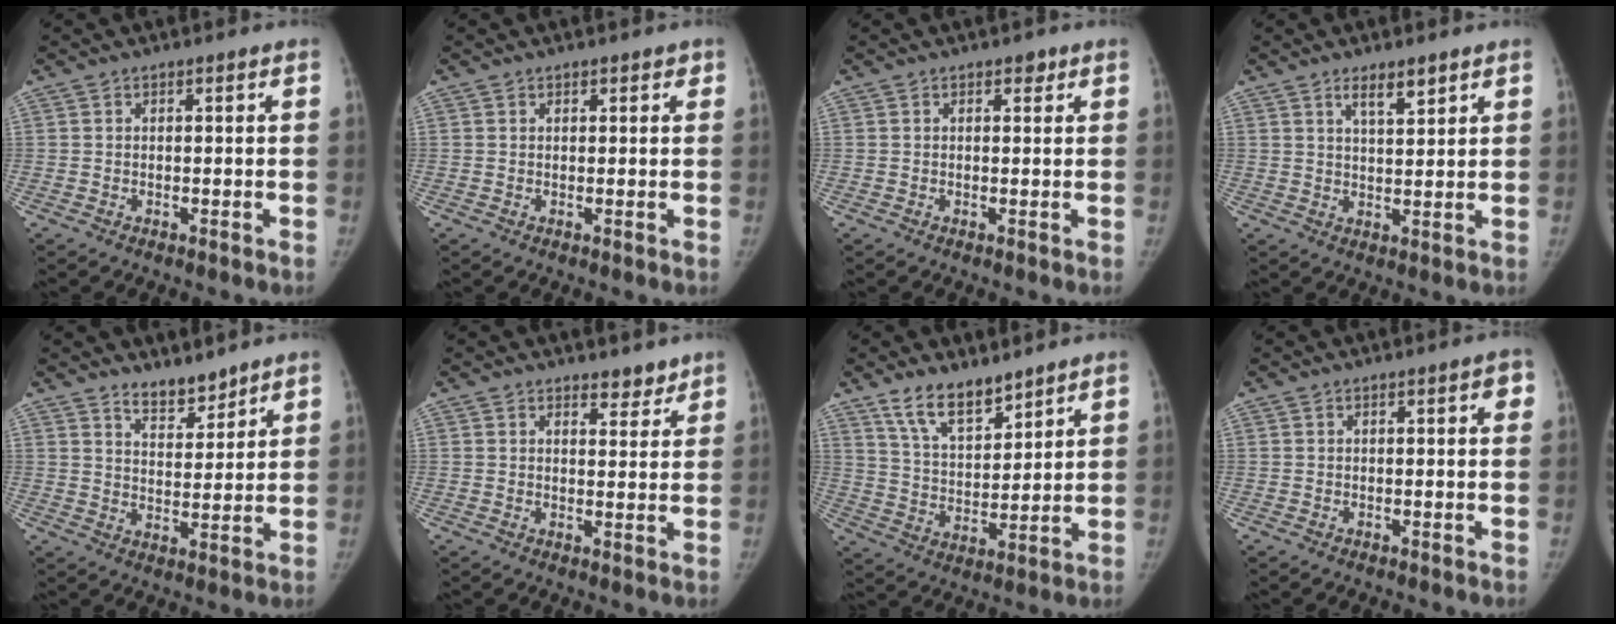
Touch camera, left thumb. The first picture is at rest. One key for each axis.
{"total": 1.1, "fx": 0.8, "fy": 0.8, "fz": 0.2, "tx": 0.015, "ty": -0.004, "tz": 0.006}
{"total": 1.1, "fx": 0.7, "fy": 0.7, "fz": 0.5, "tx": 0.006, "ty": -0.003, "tz": 0.006}
{"total": 4.4, "fx": 3.0, "fy": 1.3, "fz": 2.9, "tx": -0.039, "ty": -0.023, "tz": 0.052}
{"total": 5.6, "fx": 4.9, "fy": 2.0, "fz": 1.7, "tx": -0.006, "ty": -0.045, "tz": 0.089}
{"total": 3.3, "fx": 2.8, "fy": 1.5, "fz": 0.9, "tx": 0.008, "ty": -0.020, "tz": 0.040}
{"total": 9.7, "fx": 7.4, "fy": 4.0, "fz": 4.8, "tx": -0.061, "ty": -0.052, "tz": 0.146}
{"total": 2.0, "fx": 0.7, "fy": 0.7, "fz": 1.8, "tx": -0.014, "ty": 0.003, "tz": 0.005}